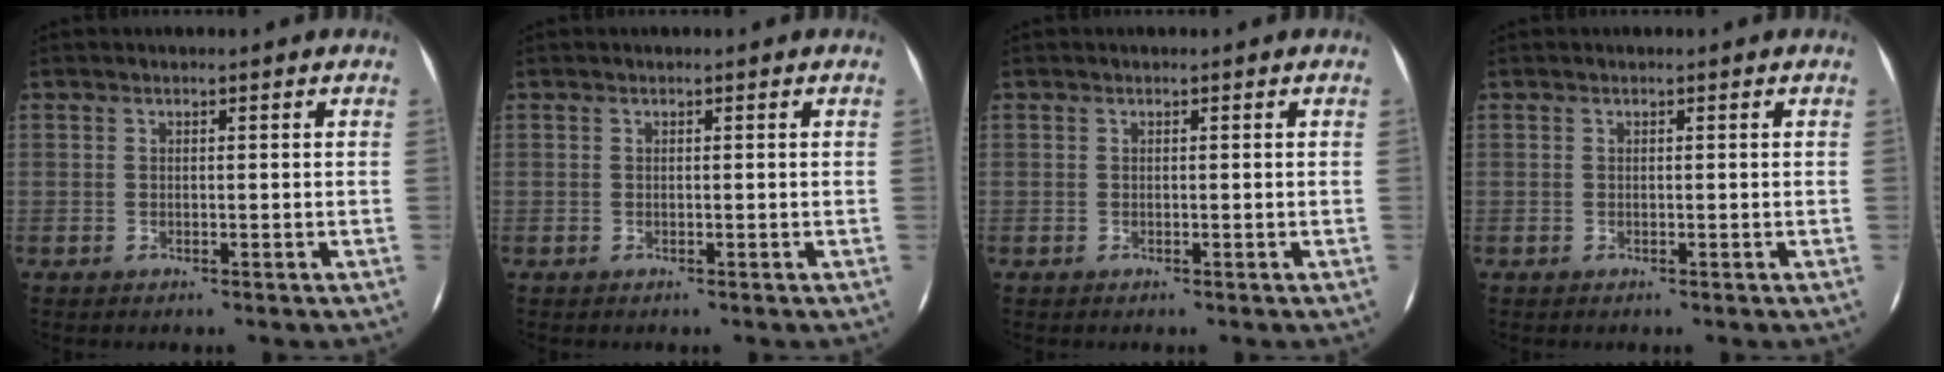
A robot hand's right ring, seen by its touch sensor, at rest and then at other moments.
{"total": 0.0}
{"total": 0.0}
{"total": 0.0}